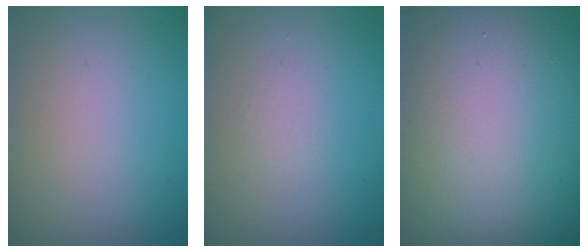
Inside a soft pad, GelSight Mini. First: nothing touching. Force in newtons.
{"total": 0.0}
{"total": 21.1, "press": 21.1, "slide": 0.7}